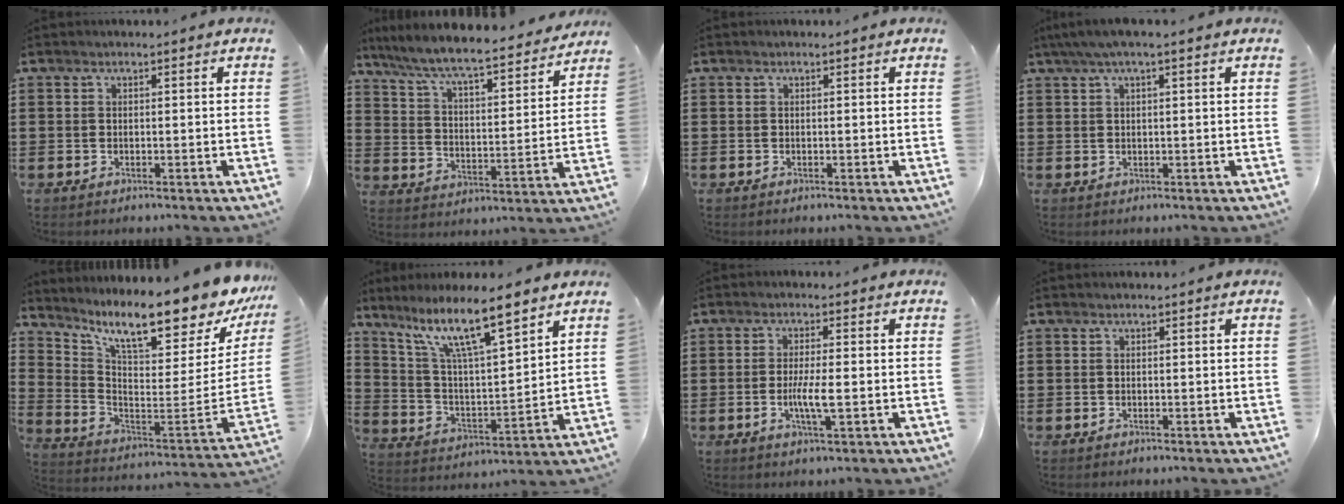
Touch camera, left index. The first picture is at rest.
{"total": 7.3, "force": [6.7, 0.2, 2.9], "torque": [-0.084, -0.047, 0.109]}
{"total": 0.0}
{"total": 2.2, "force": [0.8, 0.1, 2.1], "torque": [-0.039, 0.002, 0.013]}
{"total": 12.7, "force": [10.1, 1.0, 7.7], "torque": [-0.155, -0.091, 0.162]}
{"total": 12.3, "force": [8.6, 2.3, 8.4], "torque": [-0.170, -0.037, 0.146]}
{"total": 4.6, "force": [-0.7, 0.6, 4.5], "torque": [-0.086, -0.005, -0.015]}
{"total": 0.0}